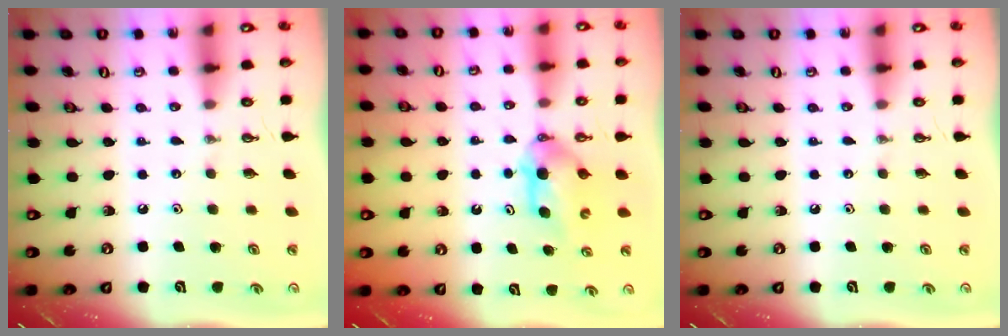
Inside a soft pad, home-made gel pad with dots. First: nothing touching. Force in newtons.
{"total": 5.4, "press": 5.3, "slide": 1.1}
{"total": 0.0}